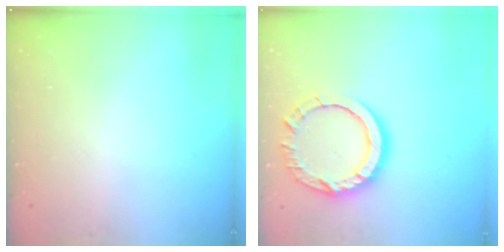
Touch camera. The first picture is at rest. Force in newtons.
{"total": 12.9, "press": 12.8, "slide": 1.4}